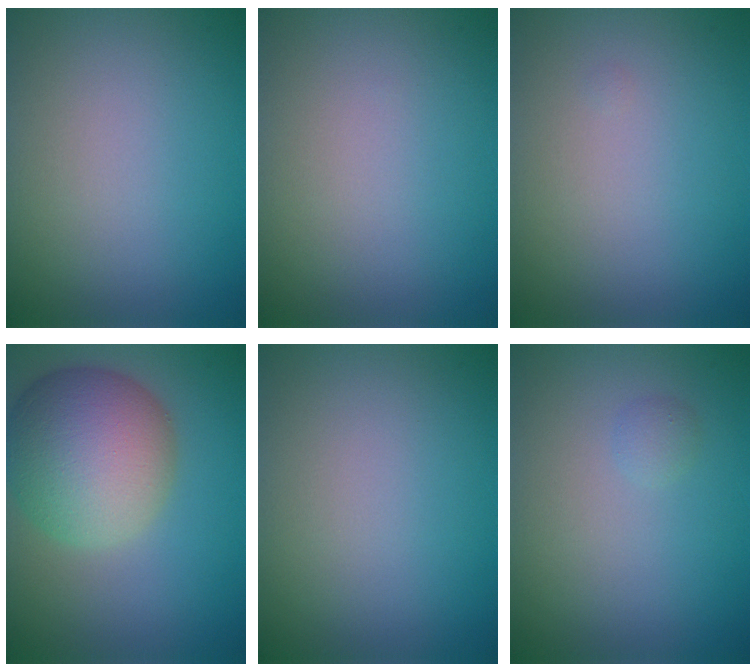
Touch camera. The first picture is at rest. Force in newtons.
{"total": 0.0}
{"total": 0.0}
{"total": 9.4, "press": 9.4, "slide": 0.3}
{"total": 0.0}
{"total": 0.8, "press": 0.8, "slide": 0.0}